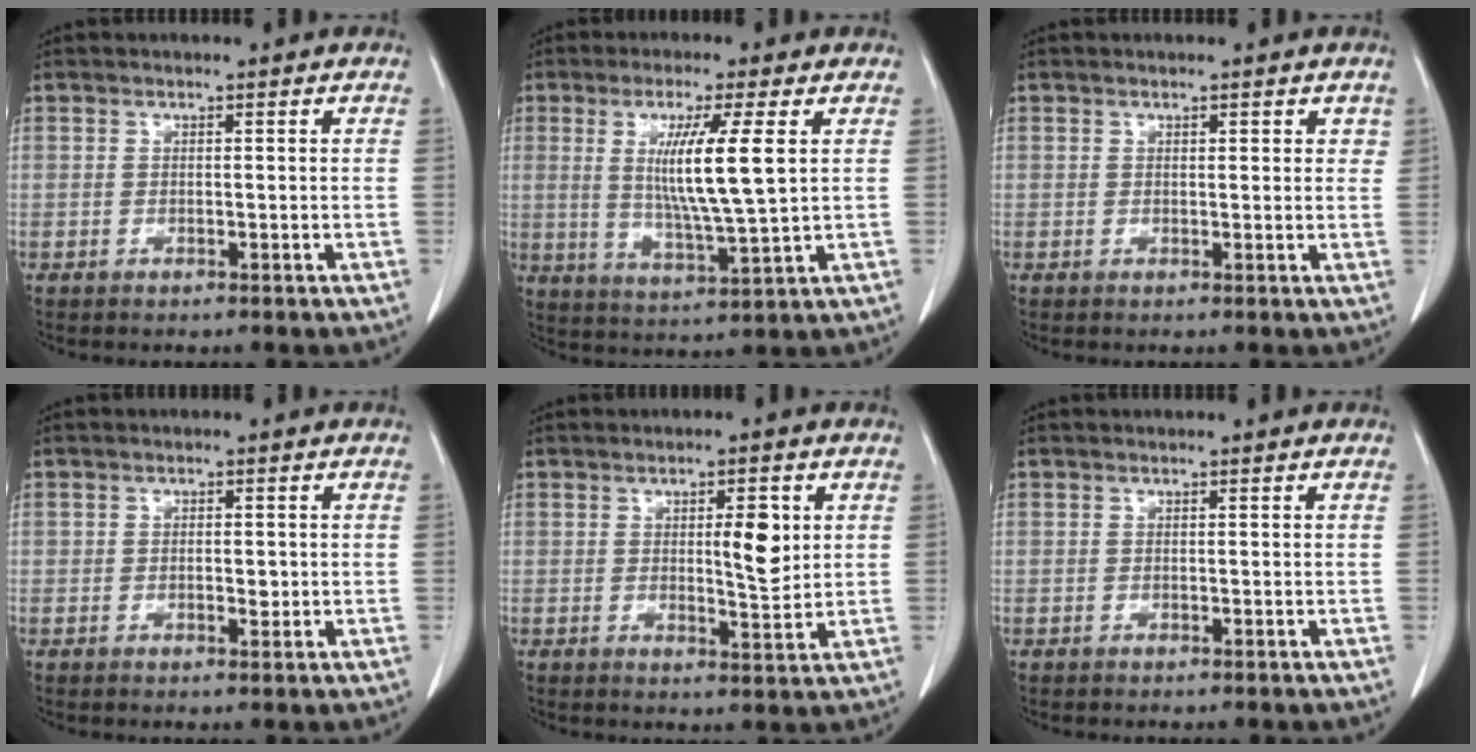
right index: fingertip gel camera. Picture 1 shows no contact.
{"total": 10.4, "force": [2.1, -0.3, 10.1], "torque": [-0.191, -0.015, 0.037]}
{"total": 1.6, "force": [1.0, 0.9, 0.9], "torque": [-0.006, -0.002, 0.008]}
{"total": 1.9, "force": [-0.2, 1.0, 1.6], "torque": [-0.024, 0.000, 0.000]}
{"total": 5.3, "force": [1.3, 1.3, 5.0], "torque": [-0.073, -0.008, 0.019]}
{"total": 0.0}